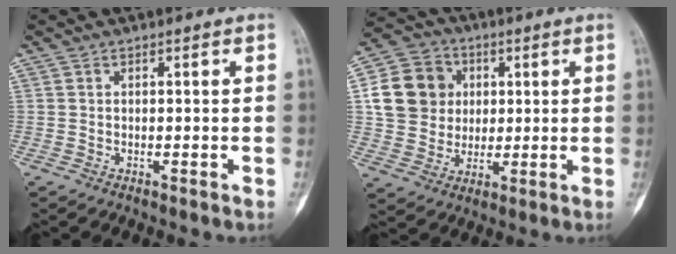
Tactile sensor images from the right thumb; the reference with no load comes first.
{"total": 13.3, "force": [2.5, 11.9, 5.4], "torque": [-0.077, 0.008, 0.044]}